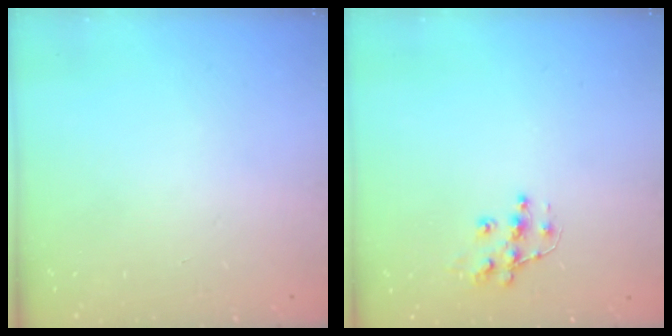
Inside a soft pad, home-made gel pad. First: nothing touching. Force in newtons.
{"total": 8.8, "press": 8.8, "slide": 0.6}